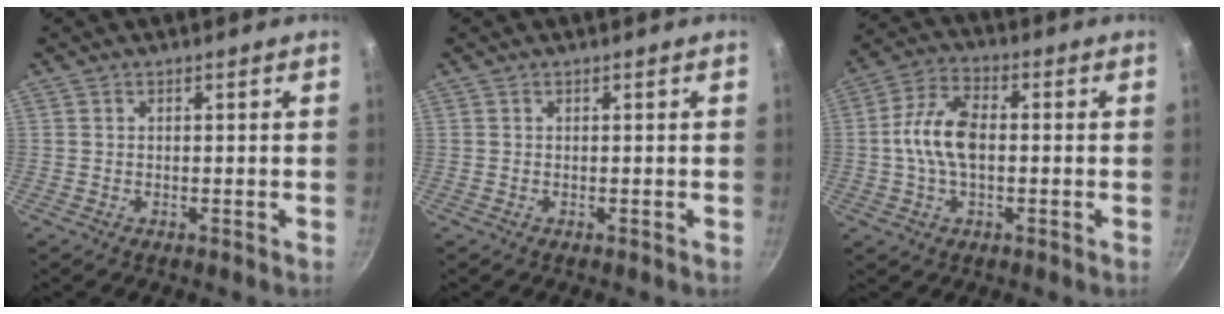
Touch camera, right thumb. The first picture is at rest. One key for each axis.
{"total": 0.0}
{"total": 10.2, "fx": -0.3, "fy": 6.0, "fz": 8.2, "tx": -0.151, "ty": 0.029, "tz": -0.017}